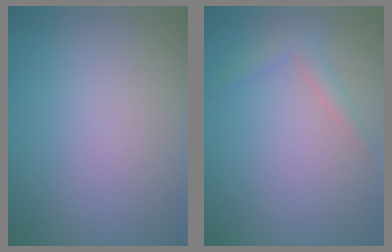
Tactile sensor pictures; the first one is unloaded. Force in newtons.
{"total": 1.5, "press": 1.5, "slide": 0.1}